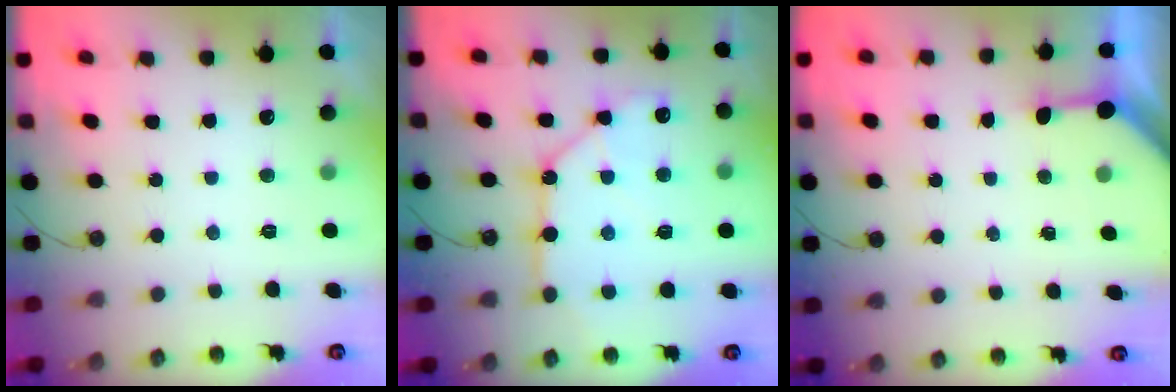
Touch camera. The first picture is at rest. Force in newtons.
{"total": 12.1, "press": 12.0, "slide": 1.4}
{"total": 3.6, "press": 3.6, "slide": 0.4}